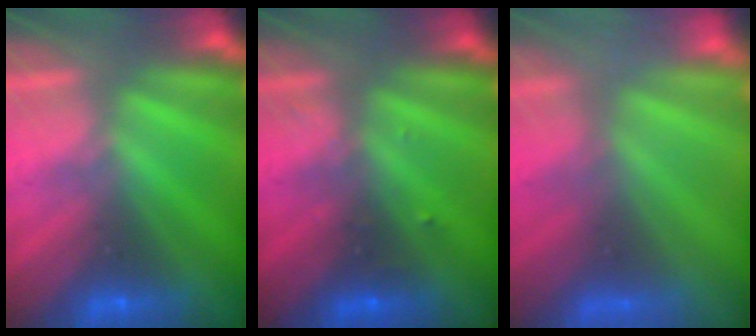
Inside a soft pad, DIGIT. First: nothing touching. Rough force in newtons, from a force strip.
{"total": 2.4}
{"total": 6.9}